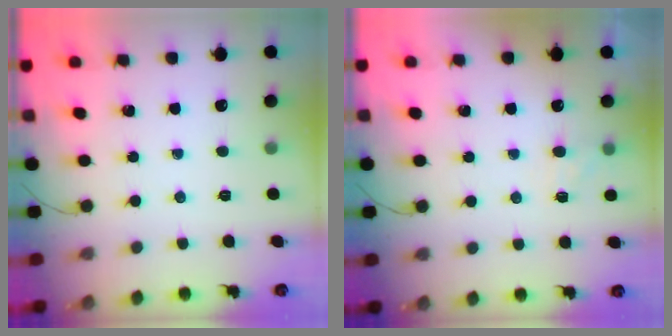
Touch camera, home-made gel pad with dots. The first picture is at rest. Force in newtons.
{"total": 6.5, "press": 6.2, "slide": 1.9}